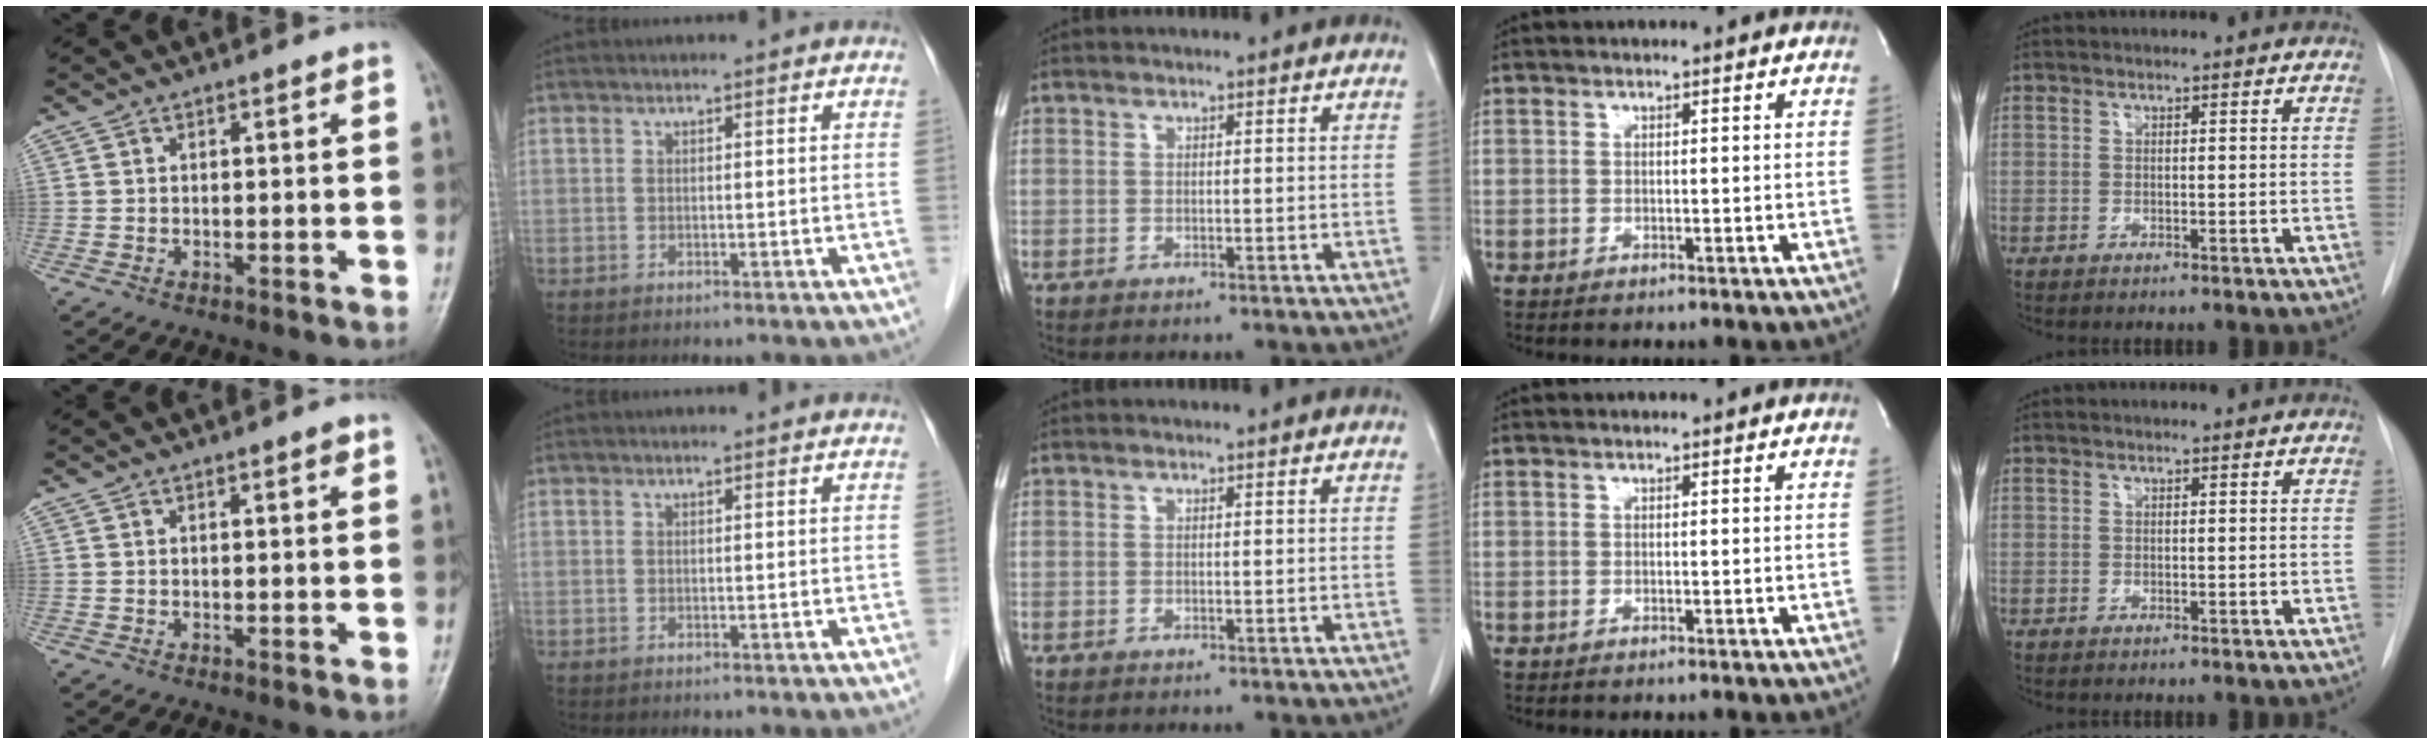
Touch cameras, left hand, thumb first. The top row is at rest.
{"thumb": {"total": 1.3, "force": [0.7, 0.3, 1.0], "torque": [-0.014, -0.001, 0.009]}, "index": {"total": 0.7, "force": [0.6, 0.1, 0.2], "torque": [-0.012, 0.007, 0.010]}}